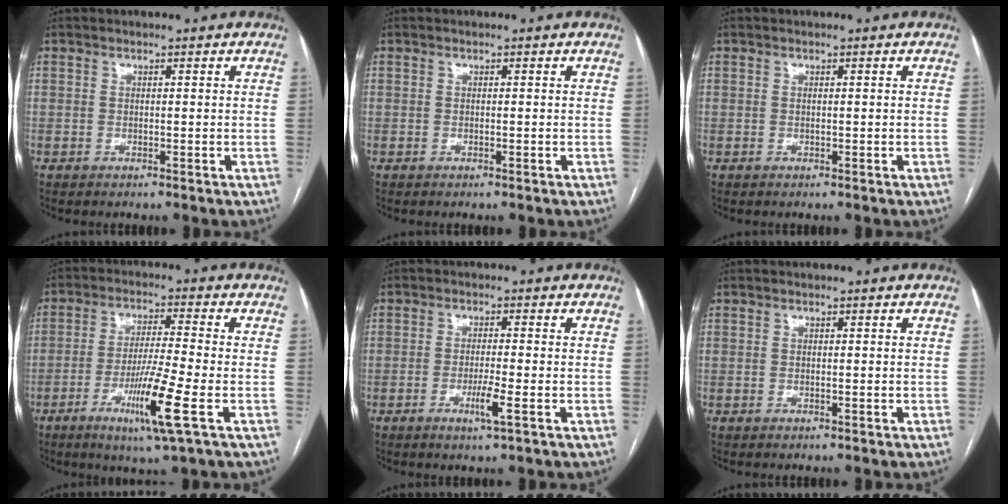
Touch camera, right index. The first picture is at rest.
{"total": 0.0}
{"total": 0.0}
{"total": 10.3, "force": [-4.1, -0.7, 9.4], "torque": [-0.176, -0.021, -0.076]}
{"total": 3.6, "force": [-1.5, -0.2, 3.2], "torque": [-0.061, -0.007, -0.028]}
{"total": 0.0}